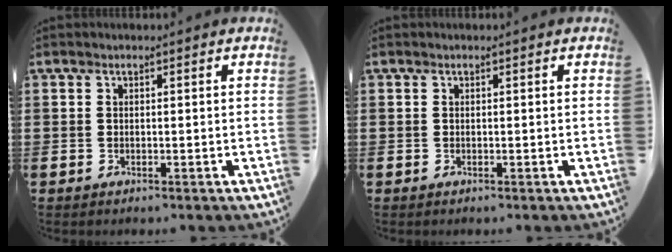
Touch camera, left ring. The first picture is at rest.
{"total": 0.0}